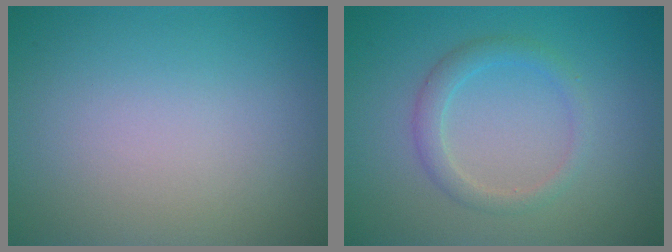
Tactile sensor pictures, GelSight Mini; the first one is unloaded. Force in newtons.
{"total": 2.1, "press": 2.1, "slide": 0.2}